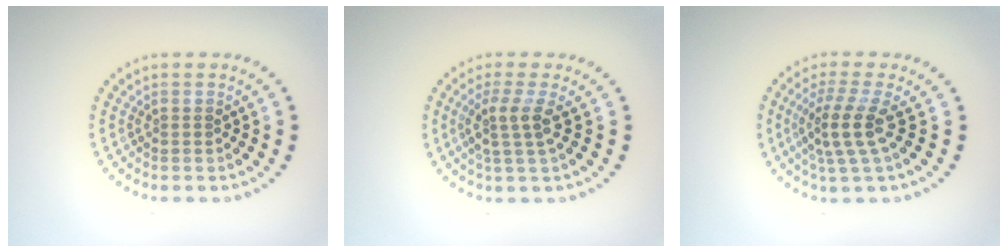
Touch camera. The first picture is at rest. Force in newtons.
{"total": 2.5, "press": 2.0, "slide": 1.6}
{"total": 3.5, "press": 2.7, "slide": 2.2}